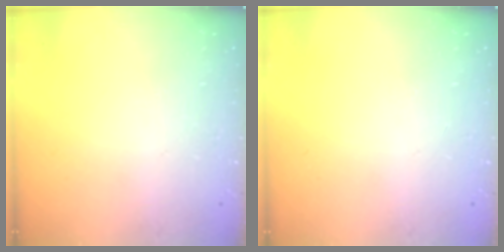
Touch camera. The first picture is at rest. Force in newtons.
{"total": 0.0}